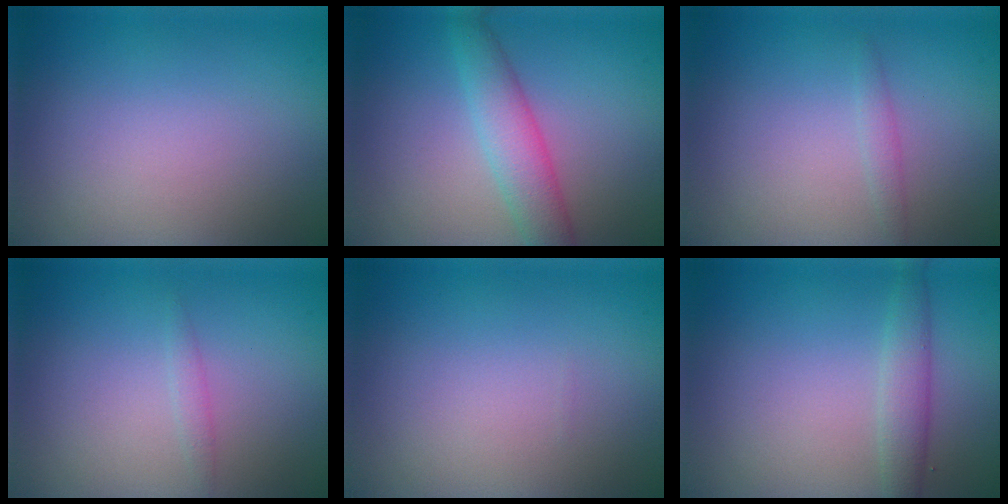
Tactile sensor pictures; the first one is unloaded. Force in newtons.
{"total": 3.9, "press": 3.9, "slide": 0.0}
{"total": 0.9, "press": 0.9, "slide": 0.1}
{"total": 0.8, "press": 0.8, "slide": 0.1}
{"total": 0.0}
{"total": 2.4, "press": 2.4, "slide": 0.1}